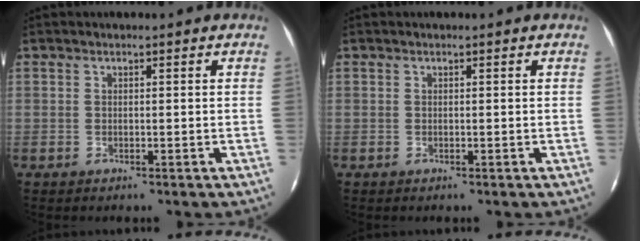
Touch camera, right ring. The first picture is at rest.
{"total": 0.0}